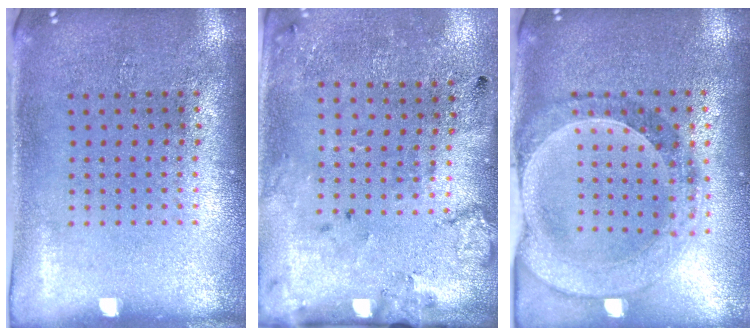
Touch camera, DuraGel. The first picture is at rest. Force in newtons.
{"total": 2.2, "press": 1.4, "slide": 1.7}
{"total": 1.5, "press": 1.5, "slide": 0.3}